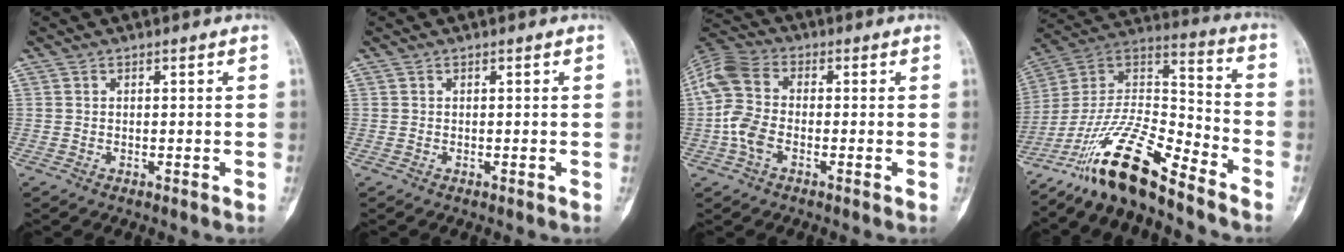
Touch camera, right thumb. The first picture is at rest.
{"total": 0.0}
{"total": 9.4, "force": [-1.8, 6.0, 7.1], "torque": [-0.160, 0.019, -0.049]}
{"total": 17.9, "force": [-13.9, 3.7, 10.7], "torque": [-0.198, 0.090, -0.260]}